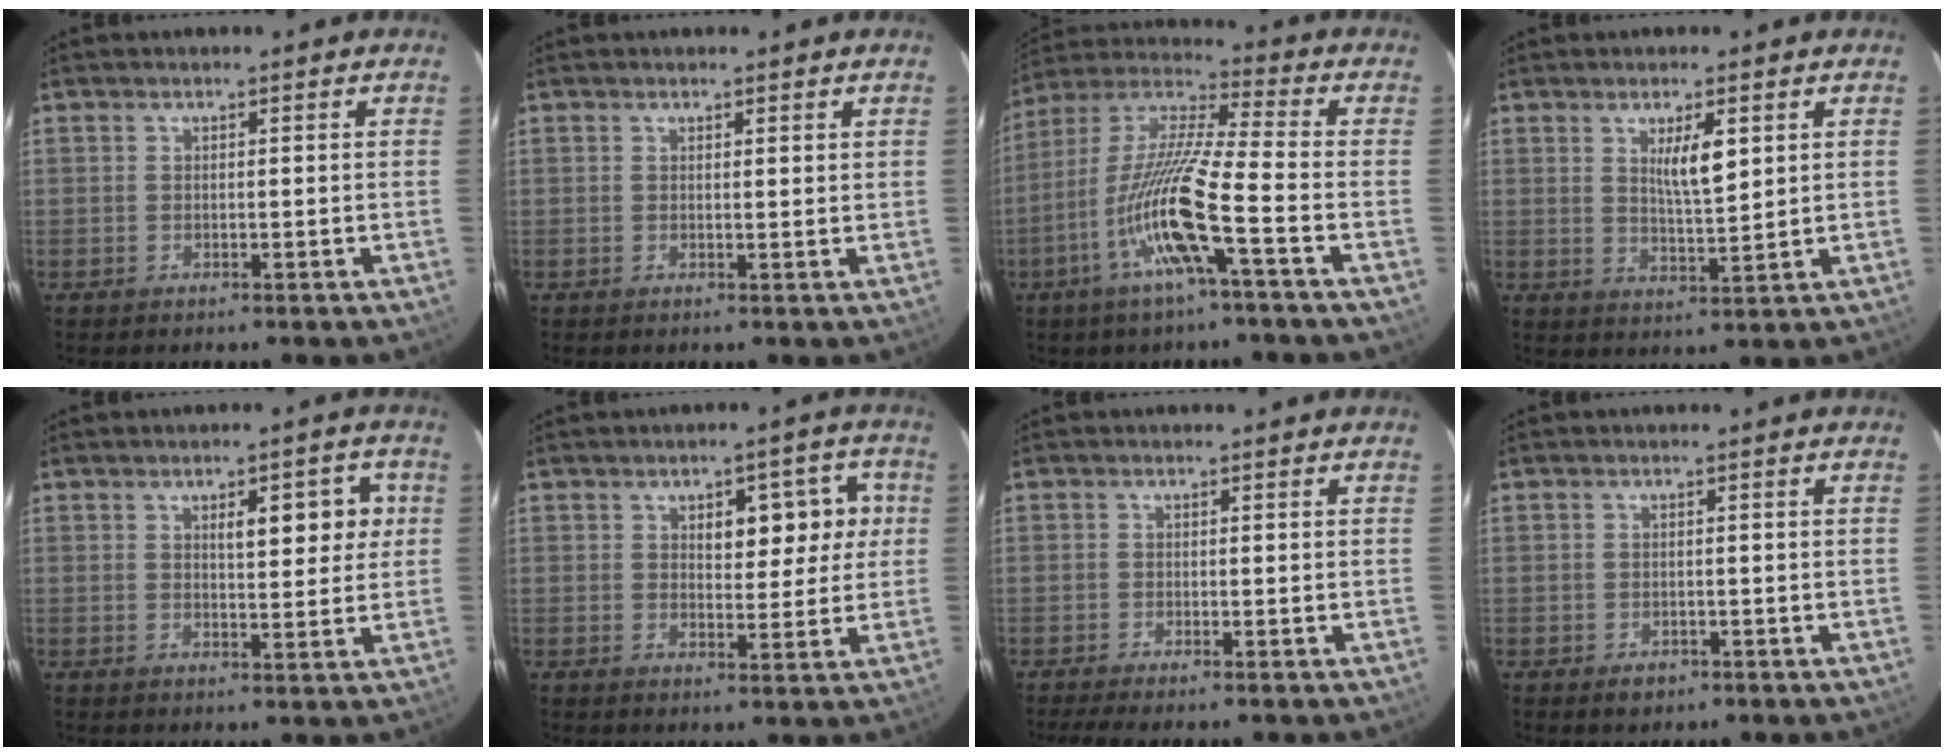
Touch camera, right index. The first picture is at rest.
{"total": 0.9, "force": [0.7, 0.2, 0.4], "torque": [-0.004, 0.001, 0.010]}
{"total": 14.8, "force": [-5.5, 0.0, 13.7], "torque": [-0.285, -0.001, -0.112]}
{"total": 5.2, "force": [2.0, 0.9, 4.8], "torque": [-0.084, -0.007, 0.038]}
{"total": 6.5, "force": [2.0, 2.3, 5.7], "torque": [-0.074, 0.013, 0.029]}
{"total": 7.5, "force": [2.0, 3.7, 6.2], "torque": [-0.069, 0.023, 0.030]}
{"total": 2.9, "force": [-2.2, 0.2, 1.8], "torque": [-0.032, -0.006, -0.039]}
{"total": 1.8, "force": [-1.0, 1.4, 0.6], "torque": [-0.008, 0.001, -0.008]}